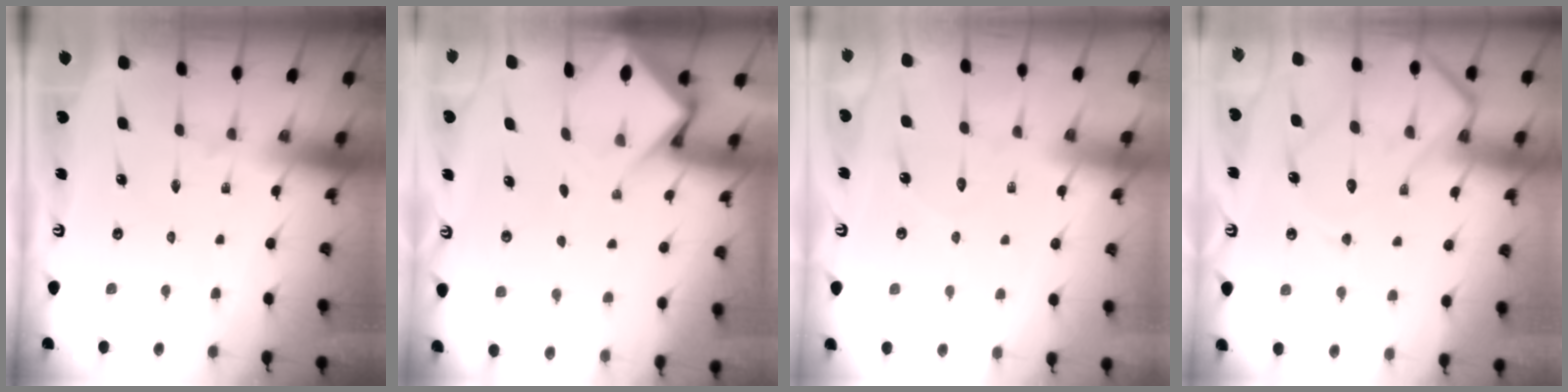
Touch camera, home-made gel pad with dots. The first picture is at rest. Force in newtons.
{"total": 5.8, "press": 5.8, "slide": 0.6}
{"total": 4.5, "press": 4.4, "slide": 0.4}
{"total": 14.7, "press": 14.6, "slide": 1.4}